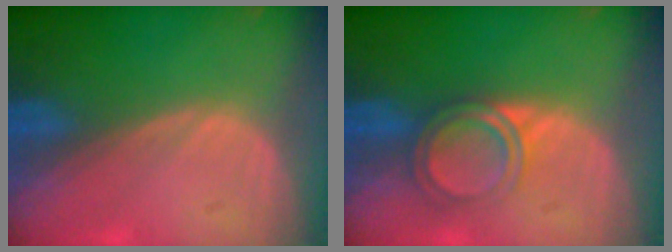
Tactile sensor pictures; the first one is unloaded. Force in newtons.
{"total": 4.1, "press": 4.1, "slide": 0.3}